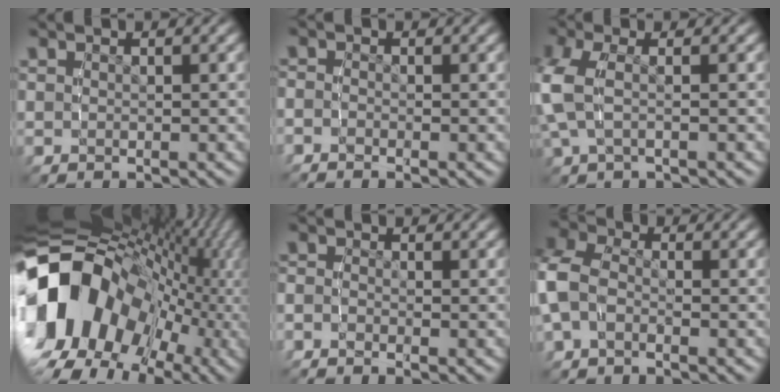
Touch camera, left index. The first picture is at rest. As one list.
[{"total": 1.5, "force": [-1.2, 0.8, 0.3], "torque": [-0.016, -0.007, -0.031]}, {"total": 4.0, "force": [-0.2, 2.5, 3.1], "torque": [-0.094, -0.004, -0.006]}, {"total": 27.2, "force": [-0.5, 19.5, 19.0], "torque": [-0.334, -0.008, -0.025]}, {"total": 1.8, "force": [-1.4, 1.0, 0.3], "torque": [-0.017, -0.009, -0.033]}, {"total": 5.5, "force": [-0.7, 4.8, 2.7], "torque": [-0.081, -0.003, -0.027]}]